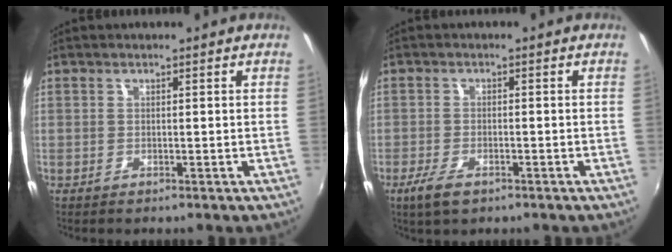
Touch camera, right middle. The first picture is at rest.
{"total": 4.5, "force": [-2.9, 1.8, 3.0], "torque": [-0.076, -0.012, -0.053]}